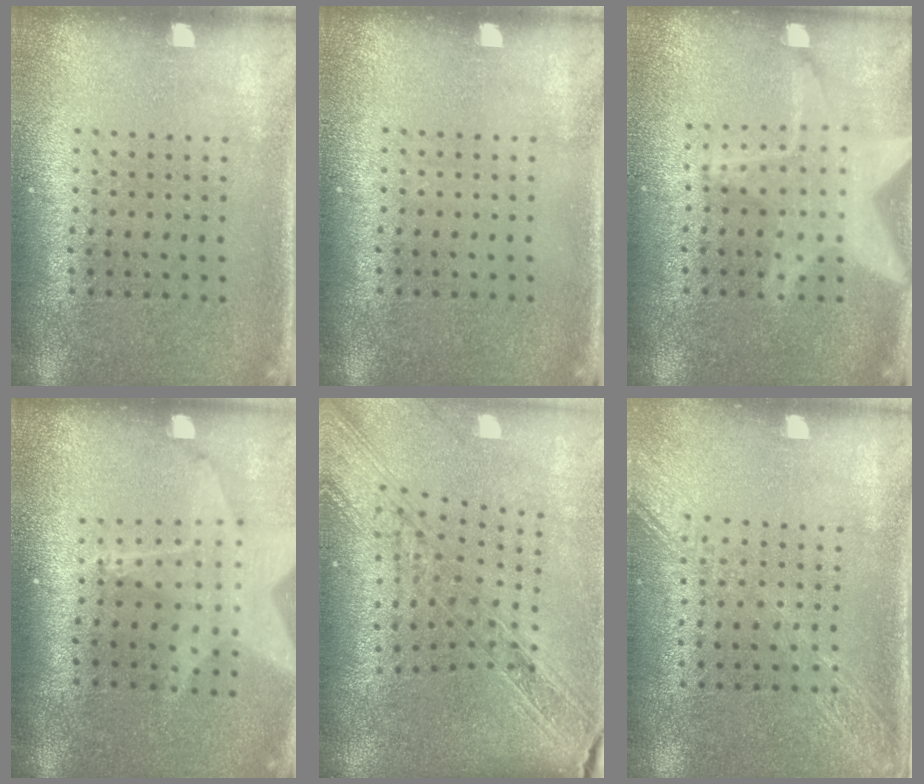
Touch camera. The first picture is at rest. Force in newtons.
{"total": 0.0}
{"total": 3.0, "press": 3.0, "slide": 0.3}
{"total": 2.0, "press": 1.6, "slide": 1.3}
{"total": 2.3, "press": 1.9, "slide": 1.2}
{"total": 1.9, "press": 1.7, "slide": 1.0}